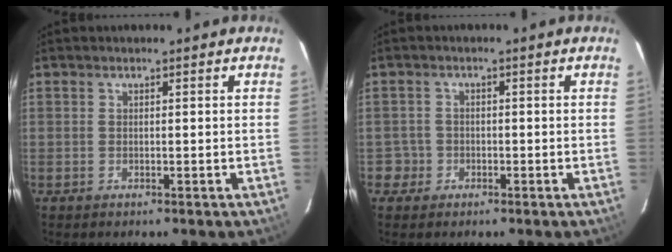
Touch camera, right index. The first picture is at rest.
{"total": 2.9, "force": [-1.1, 2.6, -0.4], "torque": [0.013, 0.021, -0.017]}